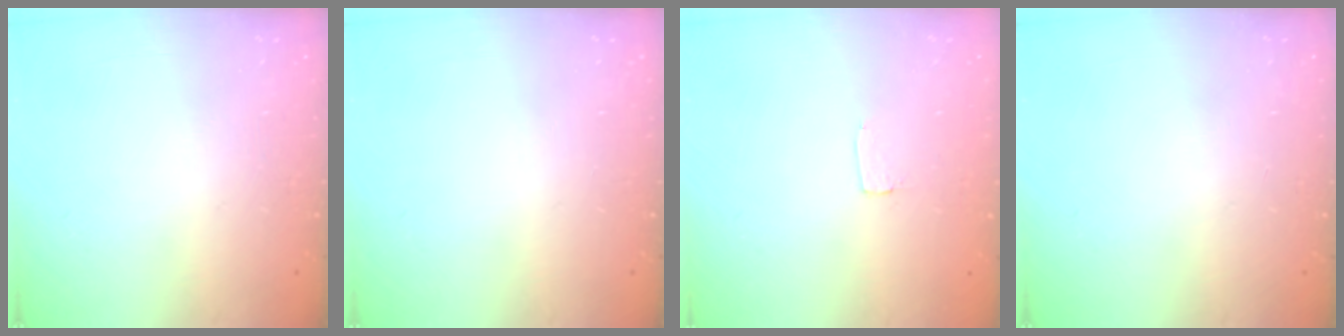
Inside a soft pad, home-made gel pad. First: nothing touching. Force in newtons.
{"total": 0.0}
{"total": 1.7, "press": 1.7, "slide": 0.1}
{"total": 0.0}